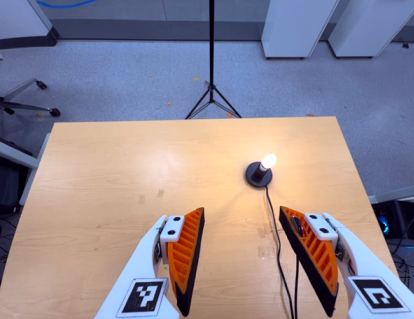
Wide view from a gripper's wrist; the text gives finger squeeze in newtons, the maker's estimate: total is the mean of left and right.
{"total": 0.0}